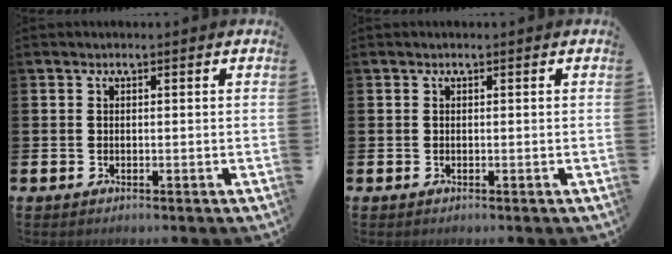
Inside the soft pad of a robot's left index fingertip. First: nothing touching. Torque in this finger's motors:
{"motor_torque": [0.00, 0.00, 0.00, -0.01]}